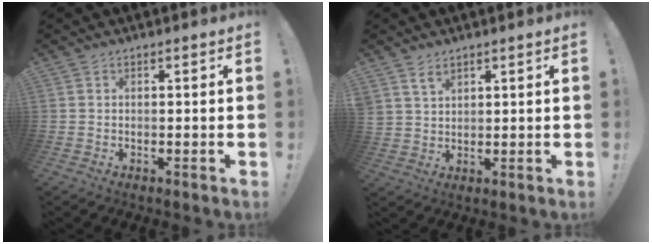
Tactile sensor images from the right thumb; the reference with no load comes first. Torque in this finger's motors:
{"motor_torque": [0.78, 0.79, 0.58, -0.01, 0.41]}